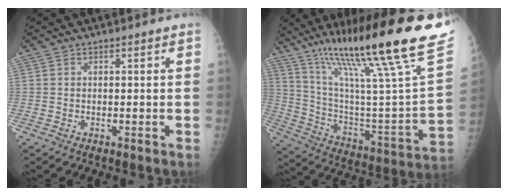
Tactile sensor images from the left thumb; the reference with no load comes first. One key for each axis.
{"total": 34.1, "fx": 21.9, "fy": 4.2, "fz": 25.8, "tx": -0.386, "ty": -0.048, "tz": 0.354}